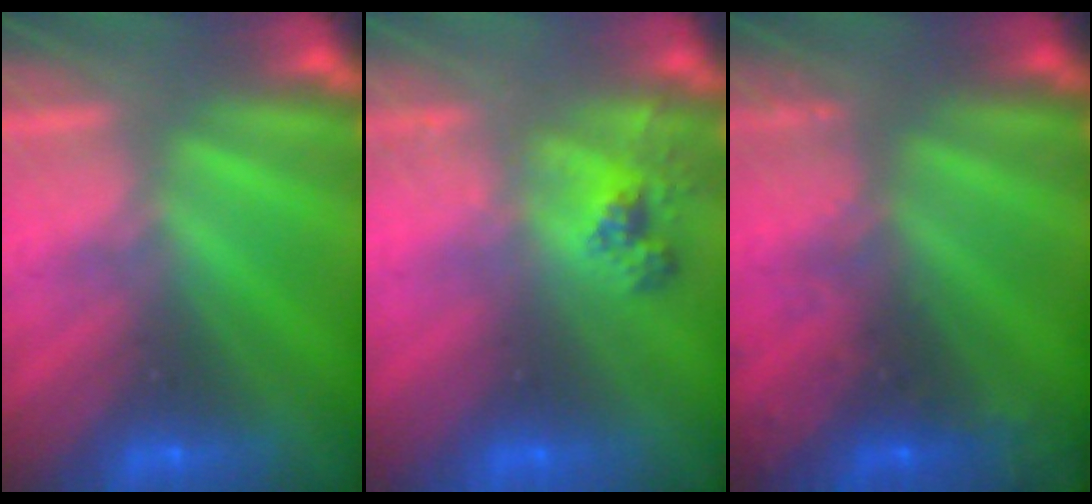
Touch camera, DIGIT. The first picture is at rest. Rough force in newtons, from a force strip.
{"total": 2.6}
{"total": 7.9}